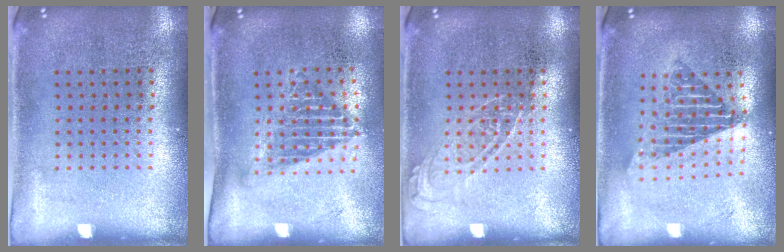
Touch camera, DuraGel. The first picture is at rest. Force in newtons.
{"total": 1.4, "press": 1.1, "slide": 0.9}
{"total": 1.6, "press": 1.5, "slide": 0.3}
{"total": 1.7, "press": 1.3, "slide": 1.0}